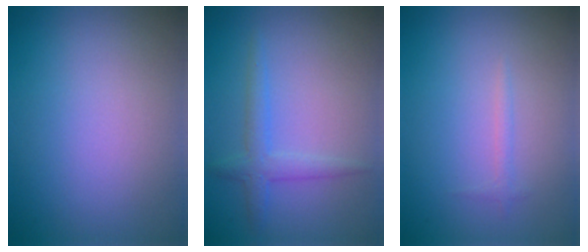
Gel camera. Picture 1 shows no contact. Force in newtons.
{"total": 2.1, "press": 2.1, "slide": 0.1}
{"total": 0.7, "press": 0.7, "slide": 0.1}